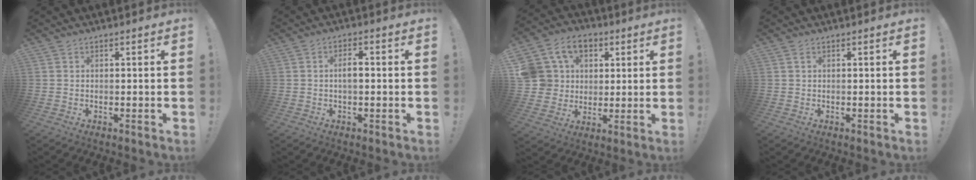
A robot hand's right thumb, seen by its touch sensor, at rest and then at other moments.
{"total": 3.7, "force": [-0.2, 1.6, 3.3], "torque": [-0.053, 0.007, -0.007]}
{"total": 14.3, "force": [5.1, 12.1, 5.6], "torque": [-0.087, -0.016, 0.108]}
{"total": 0.7, "force": [0.3, 0.3, 0.6], "torque": [-0.014, 0.002, 0.005]}